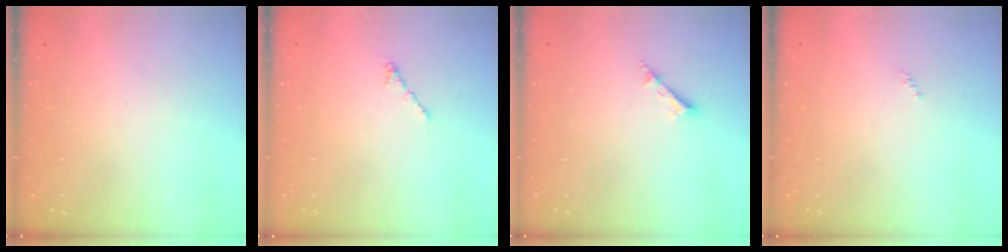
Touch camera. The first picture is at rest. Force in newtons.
{"total": 0.5, "press": 0.4, "slide": 0.3}
{"total": 2.3, "press": 2.3, "slide": 0.1}
{"total": 0.0}